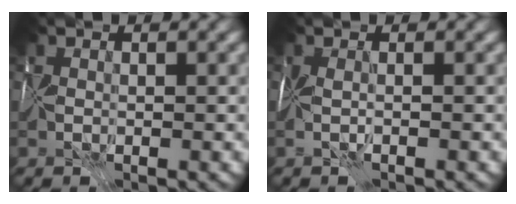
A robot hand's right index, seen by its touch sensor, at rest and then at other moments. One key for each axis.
{"total": 1.3, "fx": -0.4, "fy": 0.0, "fz": 1.2, "tx": -0.026, "ty": -0.007, "tz": -0.014}